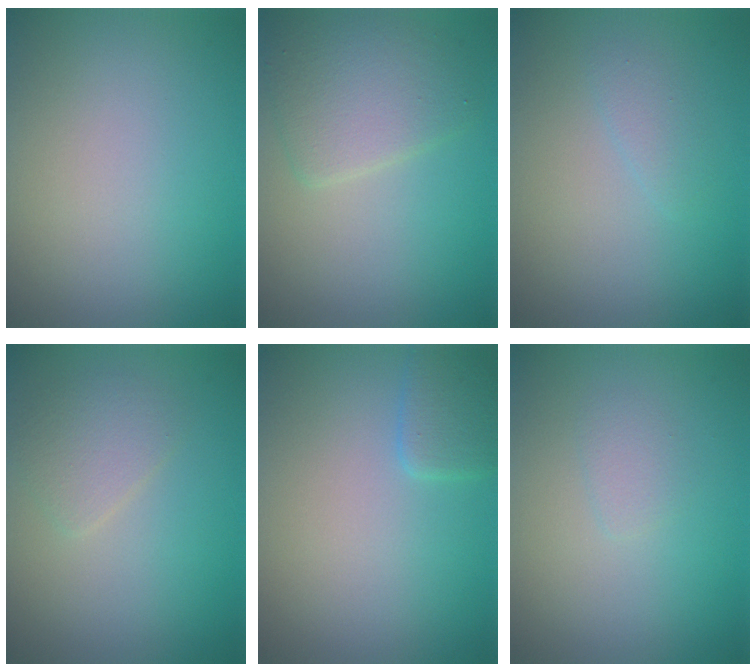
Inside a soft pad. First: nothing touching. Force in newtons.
{"total": 4.1, "press": 4.1, "slide": 0.1}
{"total": 1.1, "press": 1.1, "slide": 0.1}
{"total": 2.0, "press": 2.0, "slide": 0.0}
{"total": 2.1, "press": 2.1, "slide": 0.1}
{"total": 1.0, "press": 1.0, "slide": 0.1}